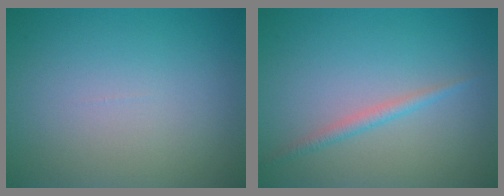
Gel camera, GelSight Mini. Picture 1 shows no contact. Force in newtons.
{"total": 1.4, "press": 1.4, "slide": 0.0}